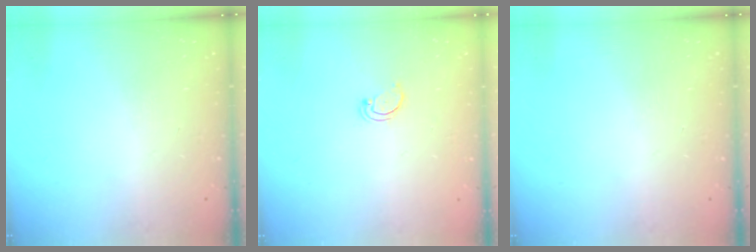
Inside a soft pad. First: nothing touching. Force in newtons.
{"total": 2.0, "press": 2.0, "slide": 0.2}
{"total": 0.0}